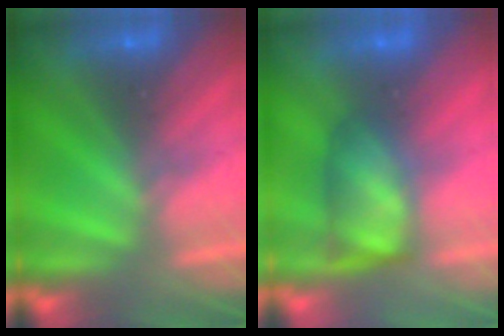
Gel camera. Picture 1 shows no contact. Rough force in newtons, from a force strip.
{"total": 4.6}